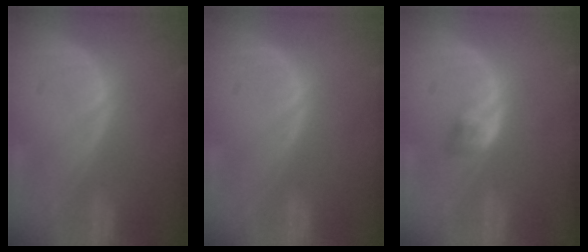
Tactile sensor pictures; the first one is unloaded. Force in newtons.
{"total": 0.0}
{"total": 2.9, "press": 2.5, "slide": 1.5}